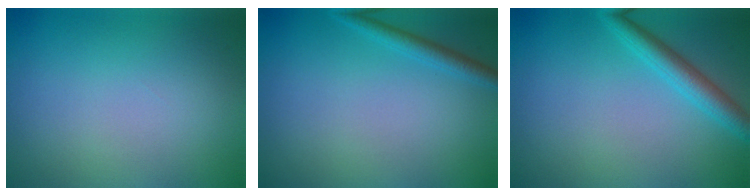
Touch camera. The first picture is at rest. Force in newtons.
{"total": 2.3, "press": 2.3, "slide": 0.0}
{"total": 3.0, "press": 3.0, "slide": 0.0}